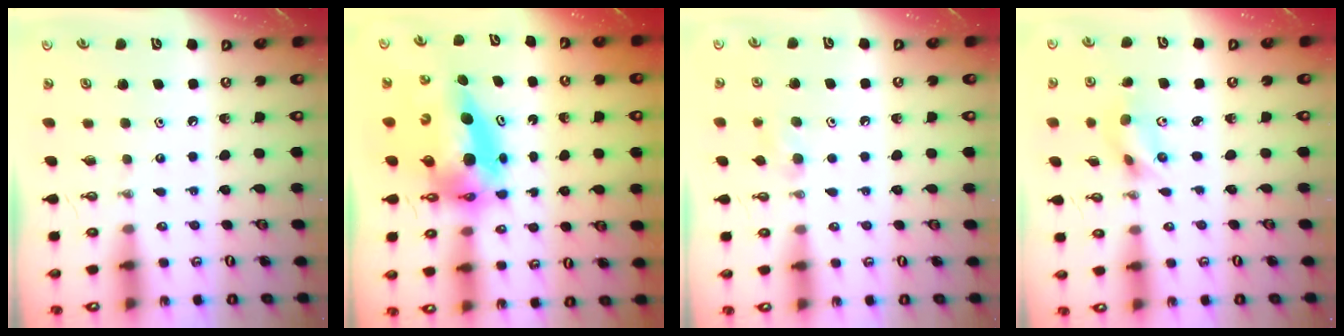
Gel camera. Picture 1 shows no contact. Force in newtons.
{"total": 10.0, "press": 9.9, "slide": 0.8}
{"total": 5.1, "press": 5.1, "slide": 0.7}
{"total": 6.6, "press": 3.1, "slide": 5.8}